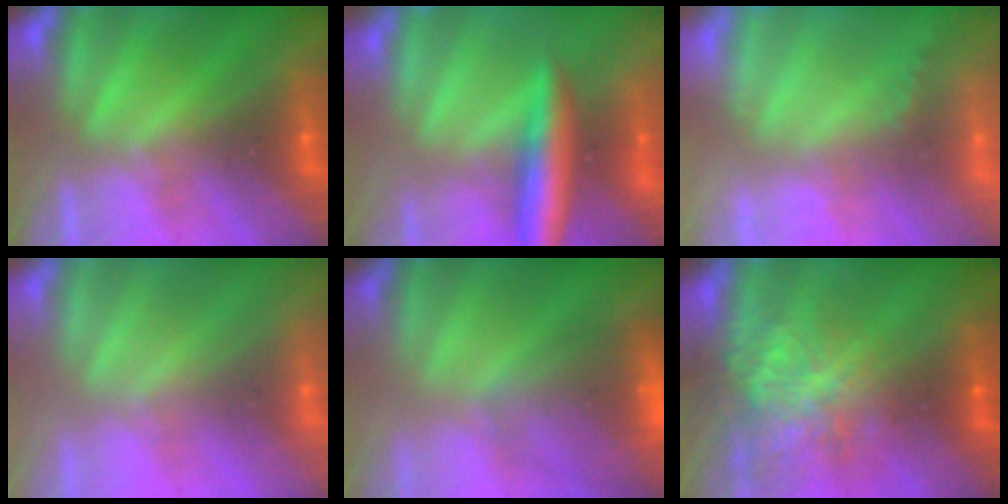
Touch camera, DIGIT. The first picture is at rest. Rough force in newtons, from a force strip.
{"total": 7.5}
{"total": 1.7}
{"total": 4.2}
{"total": 6.0}
{"total": 7.5}